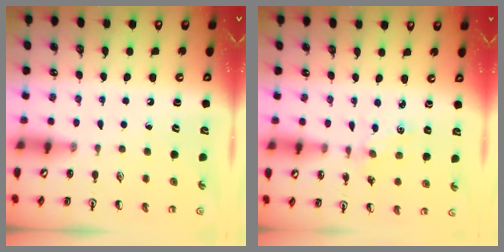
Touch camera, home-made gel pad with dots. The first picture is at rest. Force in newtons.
{"total": 1.1, "press": 1.1, "slide": 0.2}